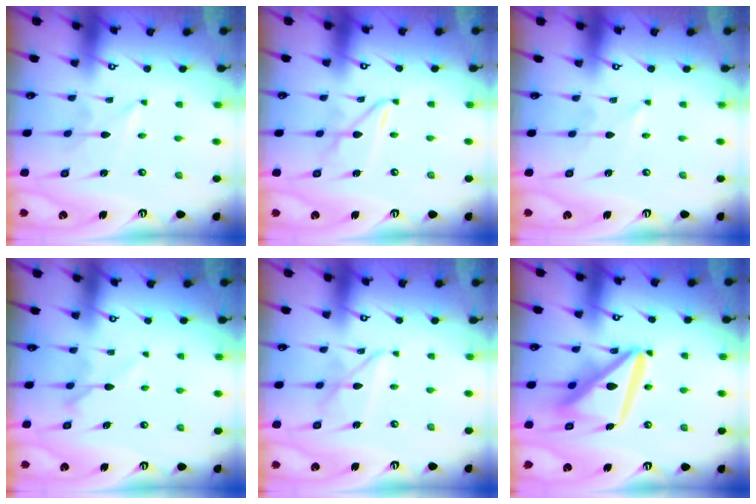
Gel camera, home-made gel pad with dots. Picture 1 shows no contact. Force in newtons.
{"total": 5.2, "press": 5.1, "slide": 0.4}
{"total": 0.0}
{"total": 4.8, "press": 4.7, "slide": 0.7}
{"total": 9.0, "press": 9.0, "slide": 0.6}
{"total": 17.9, "press": 17.8, "slide": 2.2}